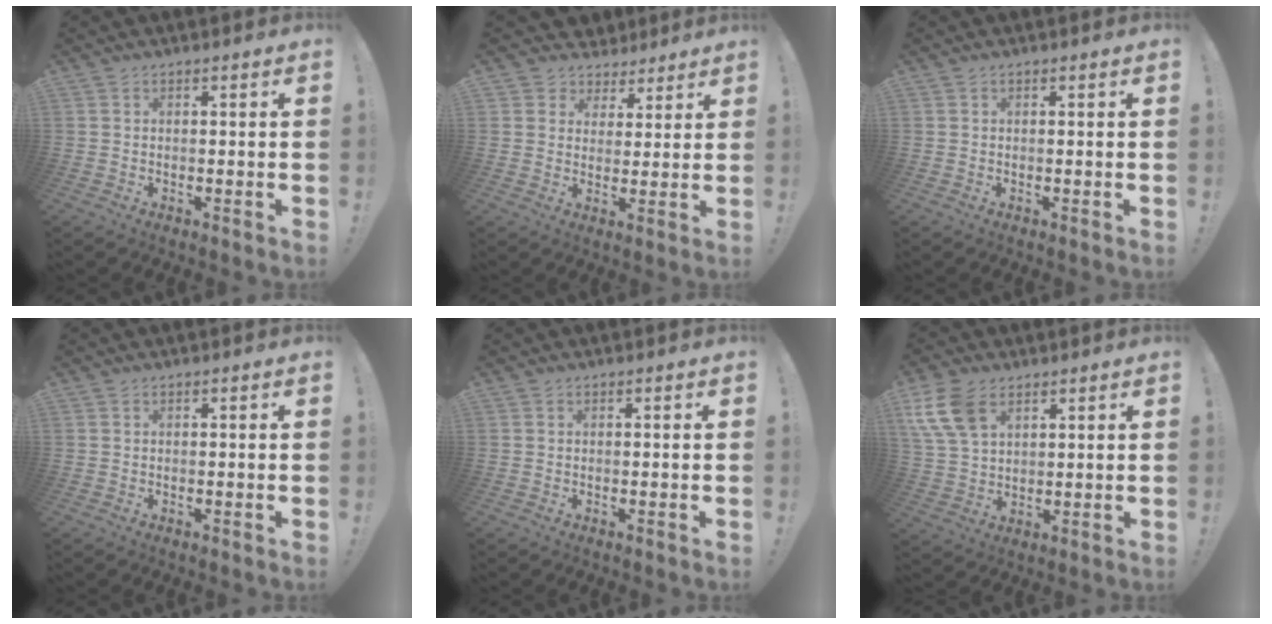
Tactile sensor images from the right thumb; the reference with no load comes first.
{"total": 5.6, "force": [2.8, 4.8, 0.3], "torque": [-0.010, -0.020, 0.060]}
{"total": 0.0}
{"total": 0.0}
{"total": 0.0}
{"total": 11.1, "force": [5.6, 6.8, 6.8], "torque": [-0.145, -0.014, 0.108]}